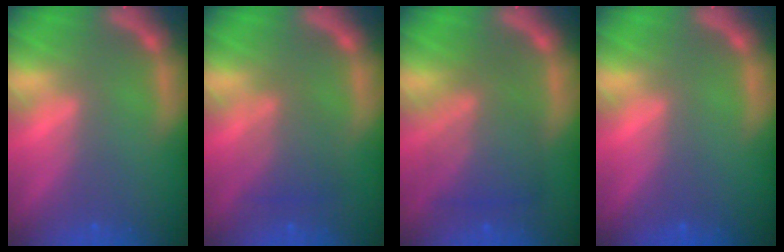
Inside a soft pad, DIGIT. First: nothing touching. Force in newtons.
{"total": 3.4}
{"total": 6.5}
{"total": 0.0}